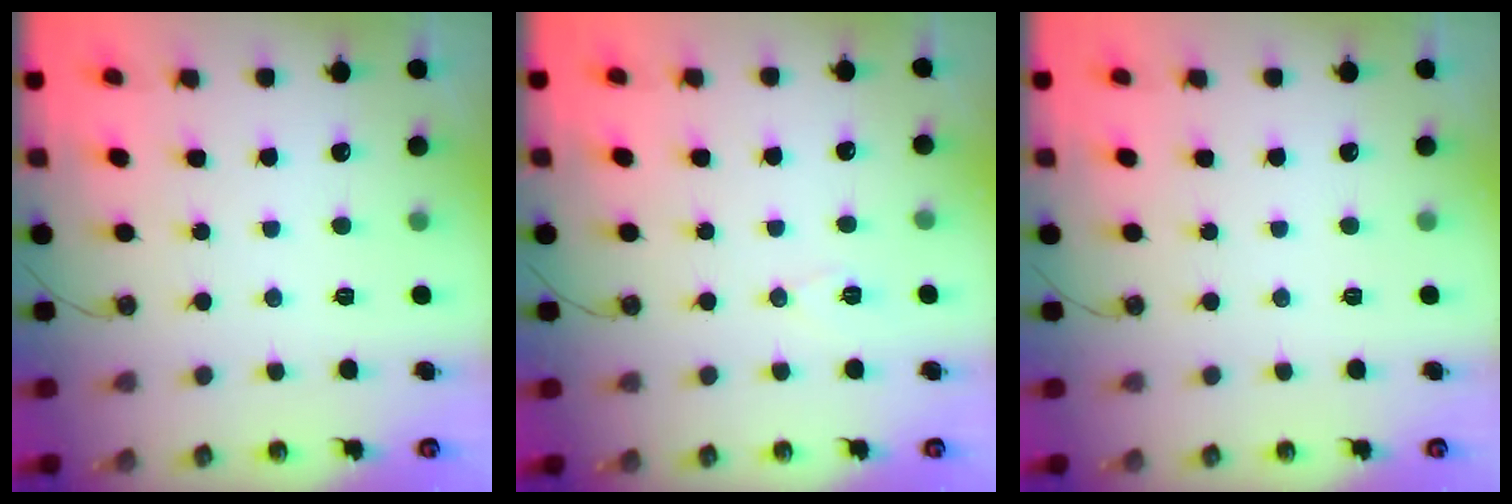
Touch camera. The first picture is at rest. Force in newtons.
{"total": 6.3, "press": 4.5, "slide": 4.4}
{"total": 0.0}